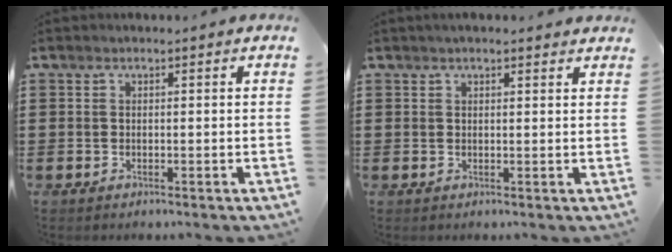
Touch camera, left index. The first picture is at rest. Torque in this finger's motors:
{"motor_torque": [1.04, 0.94, 0.18, 0.01]}